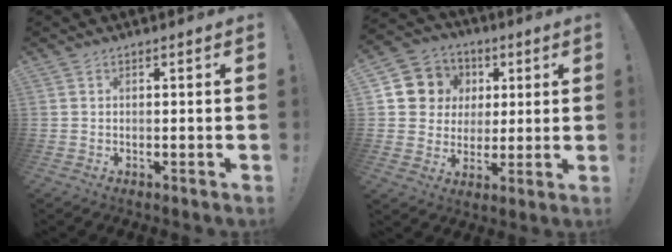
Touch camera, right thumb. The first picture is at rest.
{"total": 10.2, "force": [2.3, 9.7, 2.2], "torque": [-0.029, -0.010, 0.055]}